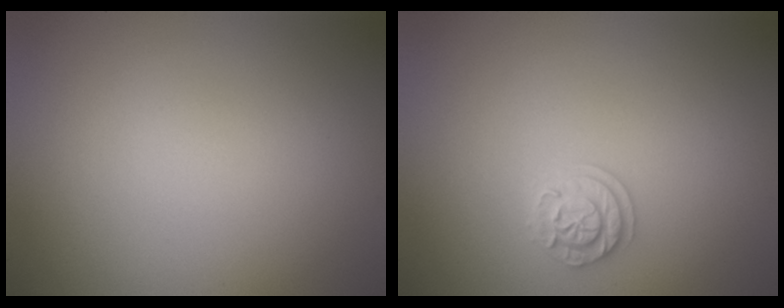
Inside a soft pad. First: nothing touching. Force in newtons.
{"total": 1.9, "press": 1.7, "slide": 0.8}